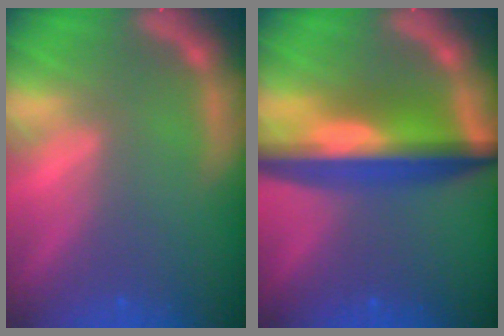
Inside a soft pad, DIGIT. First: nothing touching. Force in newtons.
{"total": 9.6}